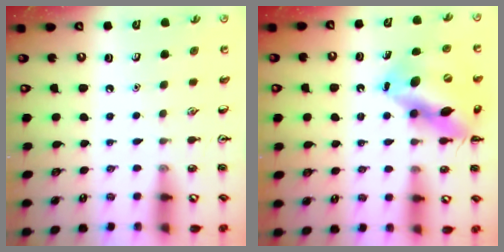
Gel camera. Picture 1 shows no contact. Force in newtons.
{"total": 16.2, "press": 15.8, "slide": 3.6}